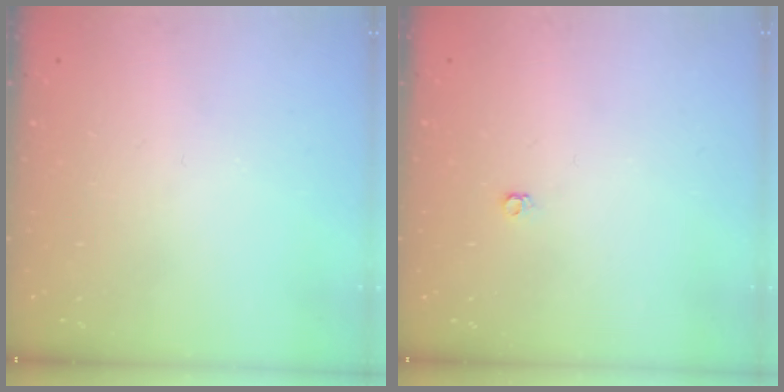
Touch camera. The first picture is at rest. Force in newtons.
{"total": 3.6, "press": 3.5, "slide": 0.6}